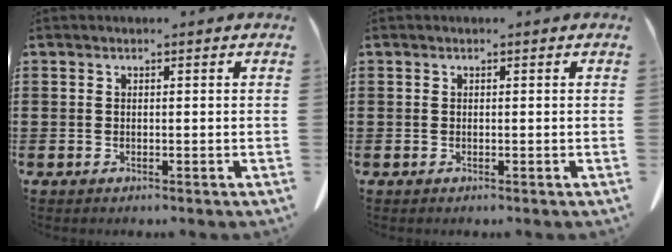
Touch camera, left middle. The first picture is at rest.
{"total": 0.0}